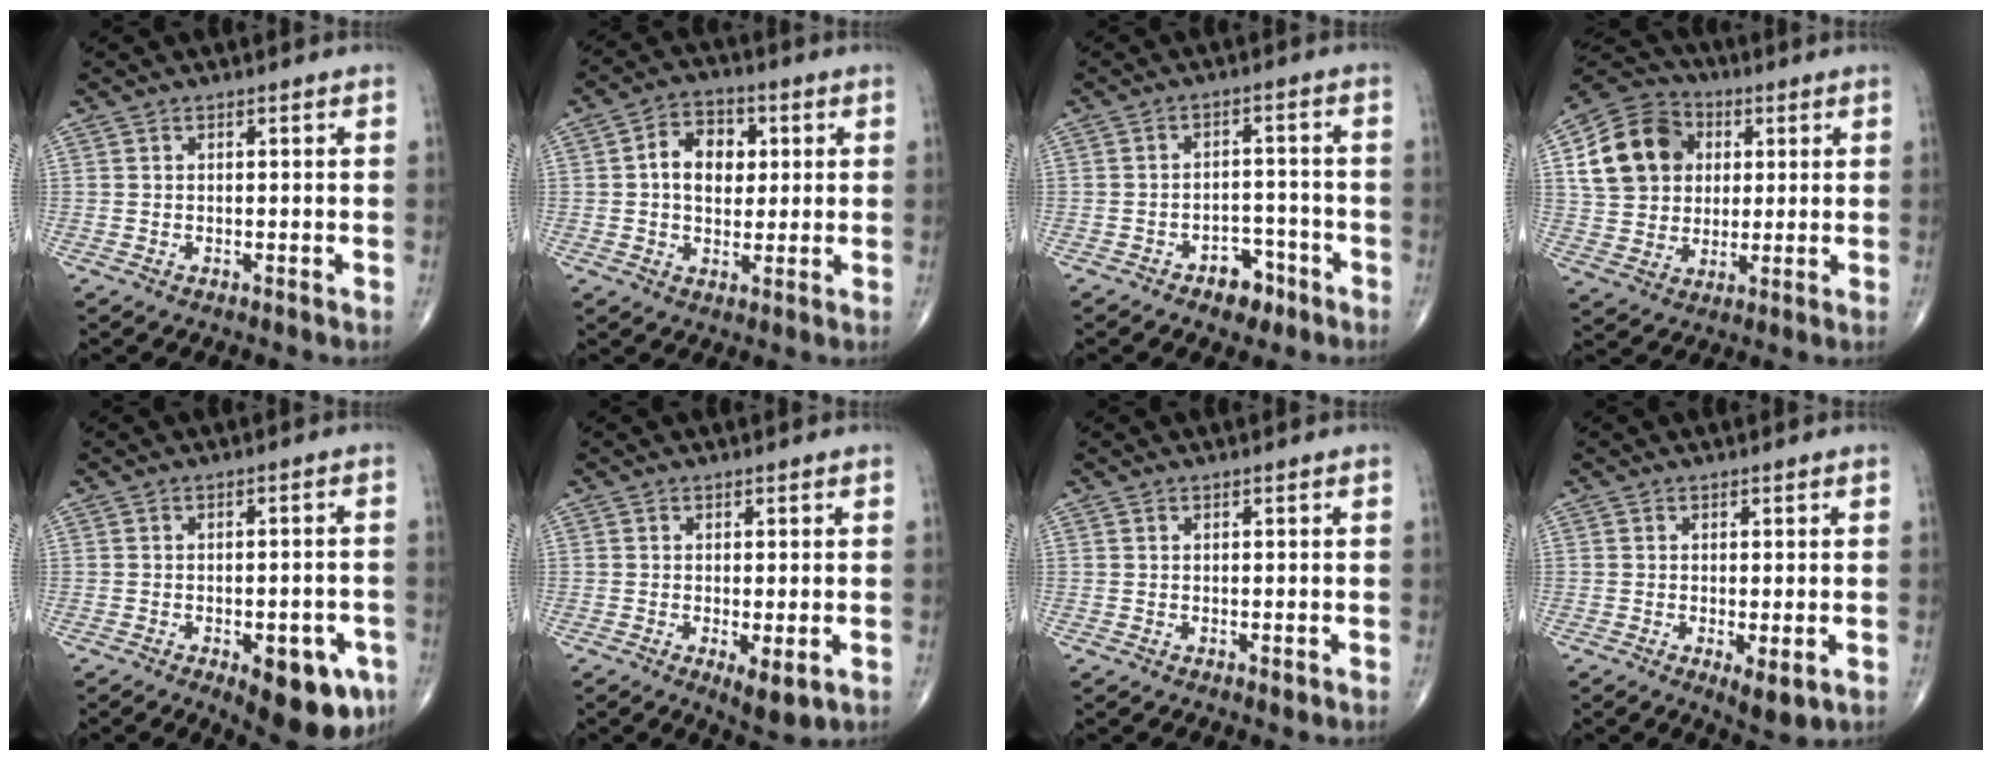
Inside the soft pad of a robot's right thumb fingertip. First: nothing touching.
{"total": 9.1, "force": [1.4, 6.5, 6.2], "torque": [-0.071, 0.009, 0.018]}
{"total": 5.4, "force": [-3.4, 3.3, 2.5], "torque": [-0.012, 0.031, -0.048]}
{"total": 15.7, "force": [3.9, 12.8, 8.2], "torque": [-0.131, 0.009, 0.067]}
{"total": 11.7, "force": [-5.3, 5.1, 9.2], "torque": [-0.091, 0.013, -0.059]}
{"total": 4.5, "force": [-1.1, 1.6, 4.0], "torque": [-0.062, -0.014, -0.013]}
{"total": 0.6, "force": [0.1, 0.4, 0.4], "torque": [-0.006, -0.002, 0.002]}
{"total": 3.9, "force": [-0.9, 1.5, 3.5], "torque": [-0.055, -0.013, -0.010]}